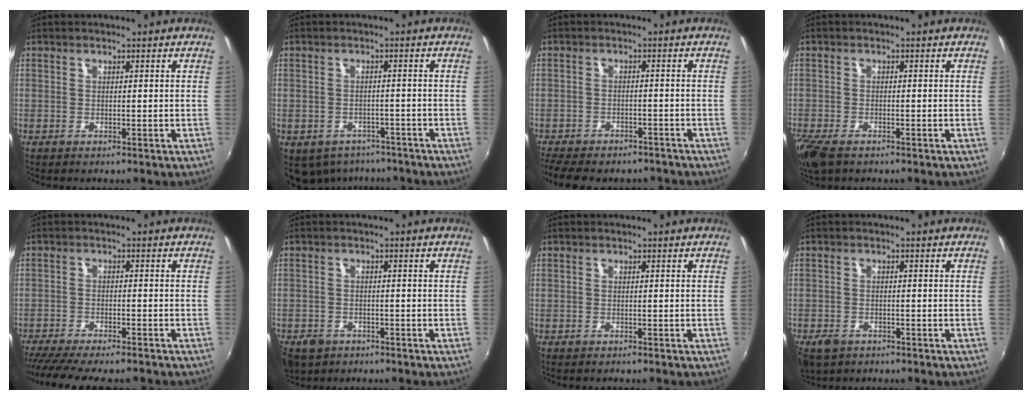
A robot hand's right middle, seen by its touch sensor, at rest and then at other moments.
{"total": 9.5, "force": [-6.7, 5.8, 3.3], "torque": [-0.083, -0.015, -0.085]}
{"total": 12.8, "force": [-10.6, 4.8, 5.3], "torque": [-0.126, -0.024, -0.155]}
{"total": 6.1, "force": [-4.3, 2.5, 3.6], "torque": [-0.093, -0.026, -0.086]}
{"total": 13.0, "force": [-11.3, 2.0, 6.1], "torque": [-0.130, -0.035, -0.176]}
{"total": 5.9, "force": [-3.7, 3.9, 2.3], "torque": [-0.062, -0.008, -0.060]}
{"total": 0.6, "force": [-0.6, 0.2, 0.1], "torque": [-0.003, -0.003, -0.010]}
{"total": 4.7, "force": [-3.1, 2.8, 2.0], "torque": [-0.057, -0.010, -0.053]}